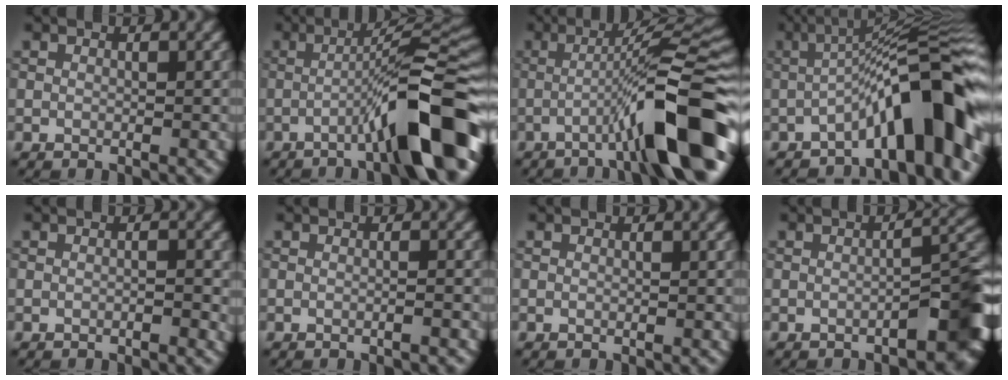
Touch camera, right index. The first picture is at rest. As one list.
[{"total": 11.5, "force": [-4.5, 1.8, 10.4], "torque": [-0.133, 0.022, -0.074]}, {"total": 11.7, "force": [-4.4, 1.7, 10.8], "torque": [-0.139, 0.027, -0.073]}, {"total": 10.6, "force": [-4.2, 2.5, 9.4], "torque": [-0.117, 0.024, -0.075]}, {"total": 1.0, "force": [-0.4, 0.3, 0.9], "torque": [-0.013, 0.001, -0.005]}, {"total": 0.6, "force": [-0.3, 0.0, 0.5], "torque": [-0.007, 0.003, -0.010]}, {"total": 0.0}, {"total": 4.8, "force": [-2.6, 1.3, 3.8], "torque": [-0.036, 0.017, -0.037]}]